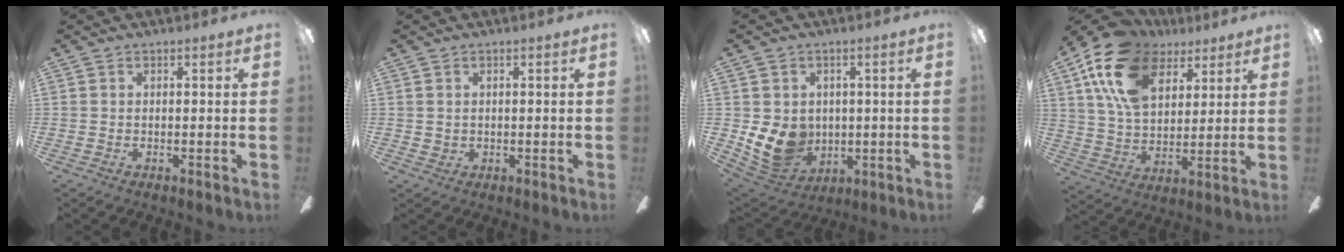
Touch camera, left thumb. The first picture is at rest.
{"total": 1.6, "force": [1.0, 1.2, 0.1], "torque": [-0.004, 0.003, 0.018]}
{"total": 11.1, "force": [-0.4, 9.7, 5.5], "torque": [-0.121, -0.007, -0.002]}
{"total": 19.6, "force": [10.5, 12.2, 11.2], "torque": [-0.225, -0.029, 0.193]}